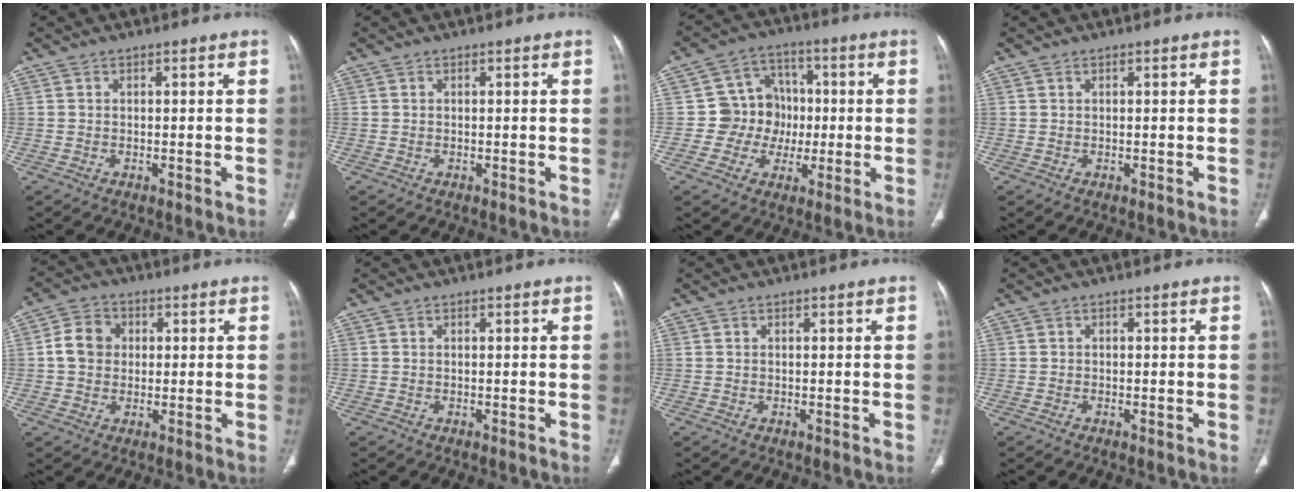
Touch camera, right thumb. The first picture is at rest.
{"total": 0.0}
{"total": 9.7, "force": [-0.7, 9.2, 3.1], "torque": [0.013, 0.025, -0.018]}
{"total": 0.0}
{"total": 6.6, "force": [0.7, 5.7, 3.3], "torque": [-0.048, 0.012, 0.006]}
{"total": 0.0}
{"total": 0.0}
{"total": 0.0}